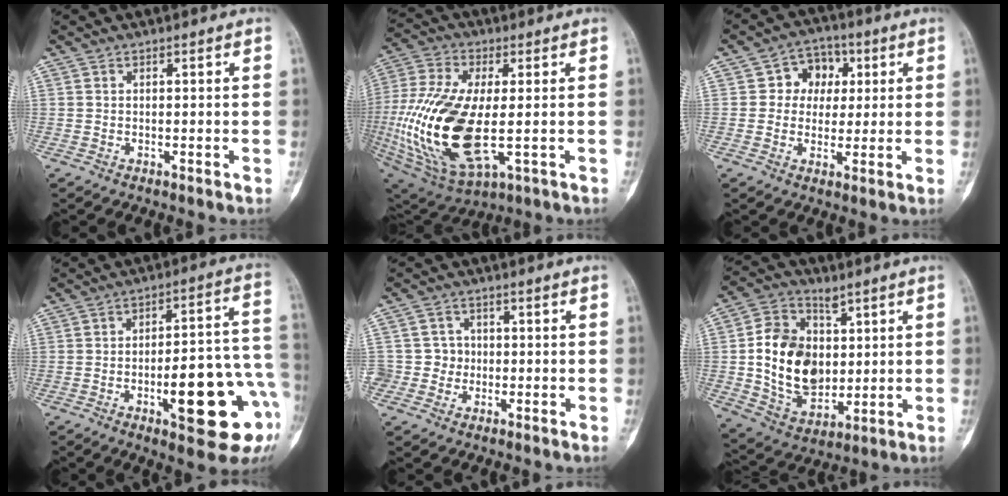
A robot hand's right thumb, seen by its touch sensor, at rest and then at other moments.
{"total": 23.9, "force": [-2.2, 11.1, 21.0], "torque": [-0.460, -0.017, -0.021]}
{"total": 7.9, "force": [1.7, 6.9, 3.5], "torque": [0.000, 0.006, 0.020]}
{"total": 19.9, "force": [-6.7, 6.0, 17.7], "torque": [-0.183, 0.039, -0.080]}
{"total": 4.6, "force": [-0.8, 4.6, 0.2], "torque": [0.039, 0.016, -0.020]}
{"total": 16.1, "force": [1.9, 11.8, 10.8], "torque": [-0.152, -0.013, 0.045]}